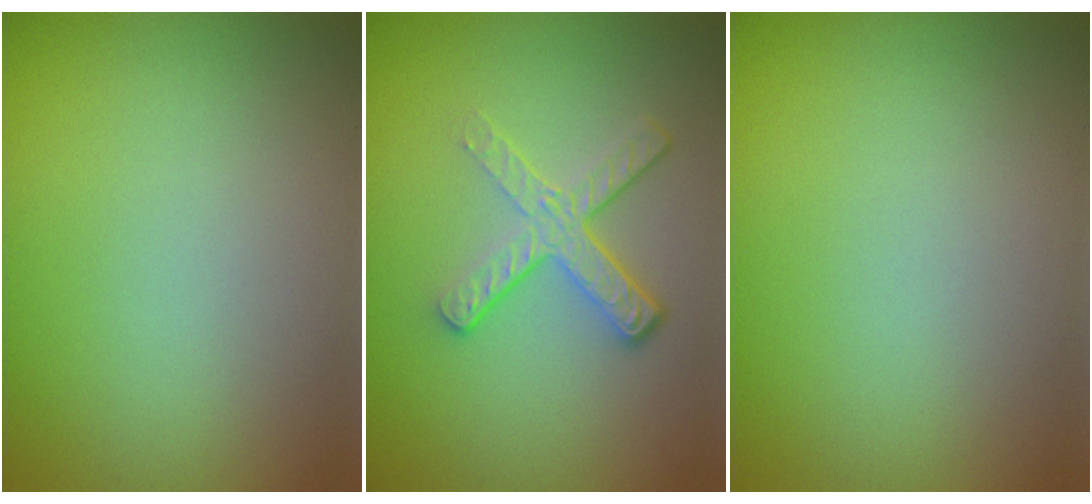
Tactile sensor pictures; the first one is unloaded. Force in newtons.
{"total": 4.1, "press": 2.7, "slide": 3.2}
{"total": 0.0}